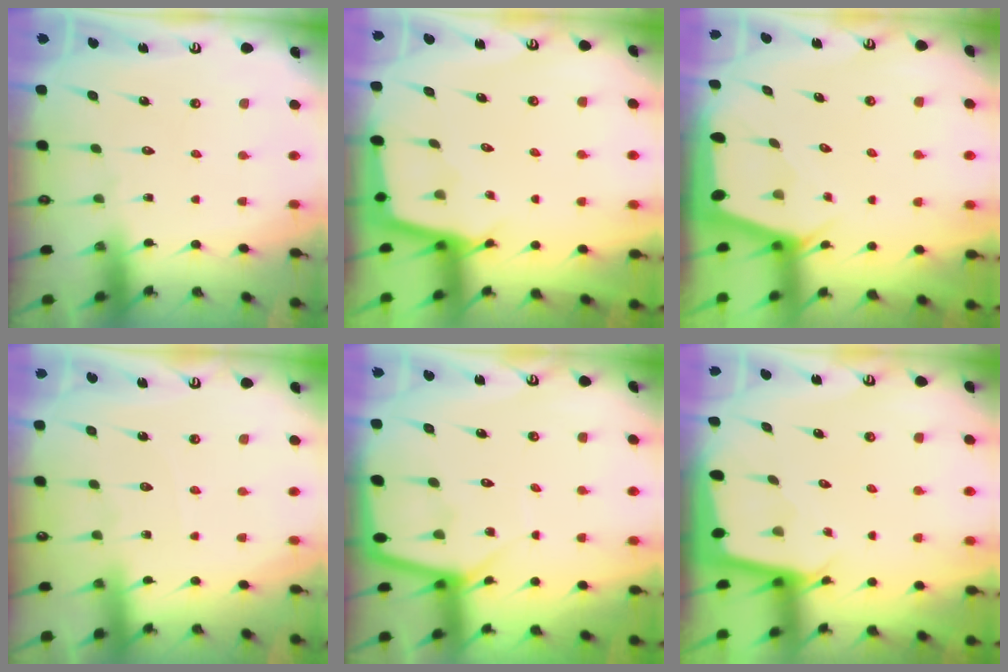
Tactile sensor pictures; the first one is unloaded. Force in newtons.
{"total": 2.2, "press": 2.2, "slide": 0.2}
{"total": 1.9, "press": 1.9, "slide": 0.3}
{"total": 2.9, "press": 2.9, "slide": 0.4}
{"total": 6.1, "press": 6.1, "slide": 0.7}
{"total": 1.9, "press": 1.9, "slide": 0.1}